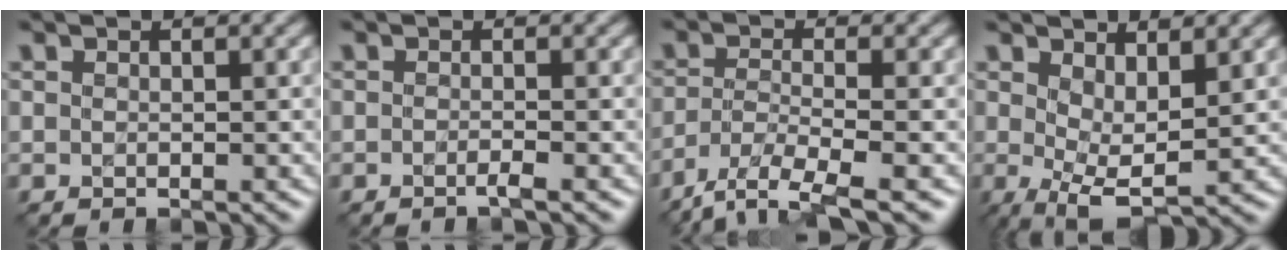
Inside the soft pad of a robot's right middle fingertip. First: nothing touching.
{"total": 1.0, "force": [-0.6, 0.0, 0.9], "torque": [-0.013, -0.003, -0.015]}
{"total": 5.8, "force": [-4.2, 1.2, 3.7], "torque": [-0.076, -0.012, -0.086]}
{"total": 4.9, "force": [0.8, 1.9, 4.4], "torque": [-0.086, -0.010, 0.017]}